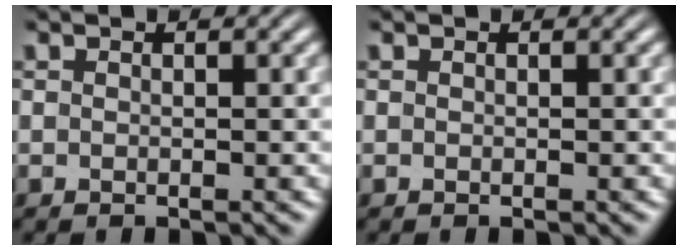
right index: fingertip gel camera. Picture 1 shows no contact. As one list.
[{"total": 0.0}]